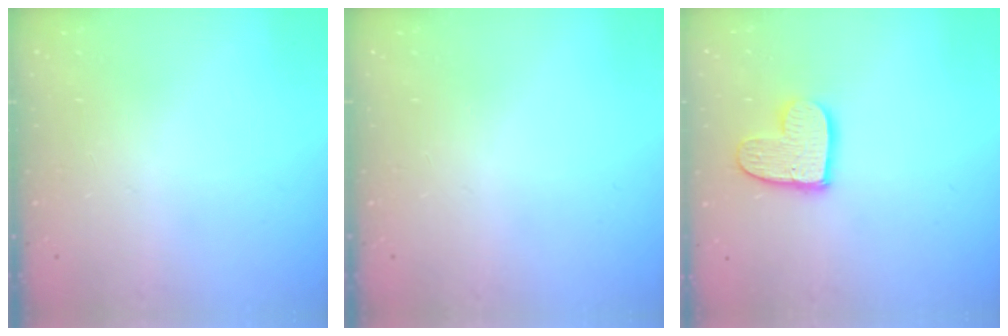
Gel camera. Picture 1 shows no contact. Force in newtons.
{"total": 0.0}
{"total": 12.1, "press": 12.0, "slide": 0.9}